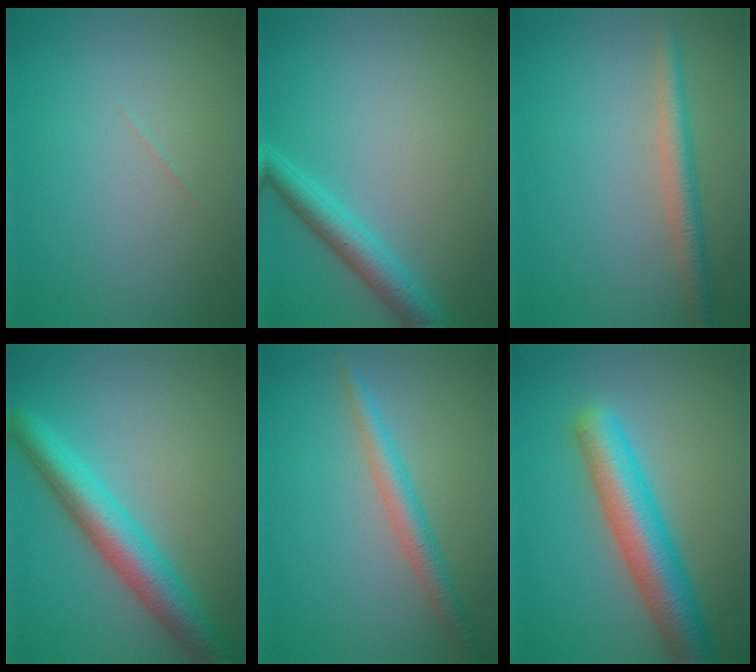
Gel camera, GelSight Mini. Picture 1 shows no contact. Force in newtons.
{"total": 3.4, "press": 3.4, "slide": 0.2}
{"total": 2.7, "press": 2.7, "slide": 0.2}
{"total": 5.9, "press": 5.9, "slide": 0.1}
{"total": 2.8, "press": 2.8, "slide": 0.1}
{"total": 6.9, "press": 6.9, "slide": 0.2}